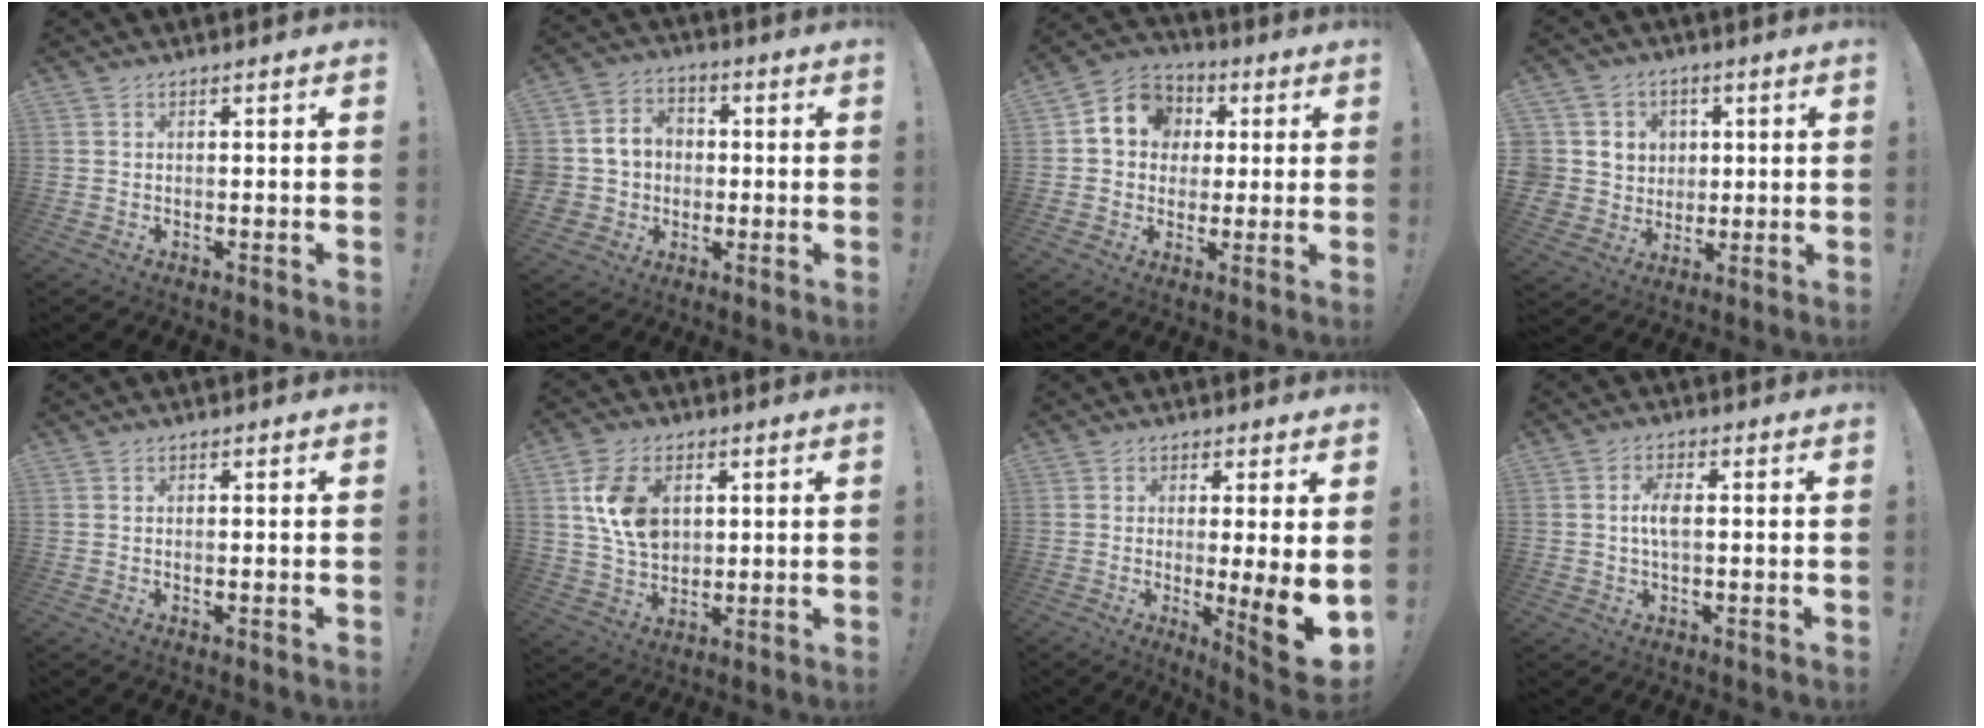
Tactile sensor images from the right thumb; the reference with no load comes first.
{"total": 8.7, "force": [-0.9, 8.3, 2.6], "torque": [-0.049, 0.013, -0.007]}
{"total": 10.2, "force": [2.1, 9.1, 4.1], "torque": [-0.056, 0.001, 0.046]}
{"total": 8.6, "force": [1.4, 8.4, 1.5], "torque": [-0.027, -0.002, 0.039]}
{"total": 0.0}
{"total": 12.8, "force": [3.6, 9.2, 8.2], "torque": [-0.127, -0.001, 0.069]}
{"total": 10.3, "force": [-1.8, 0.4, 10.1], "torque": [-0.126, -0.019, -0.025]}
{"total": 4.2, "force": [0.1, 1.9, 3.8], "torque": [-0.076, 0.006, -0.002]}